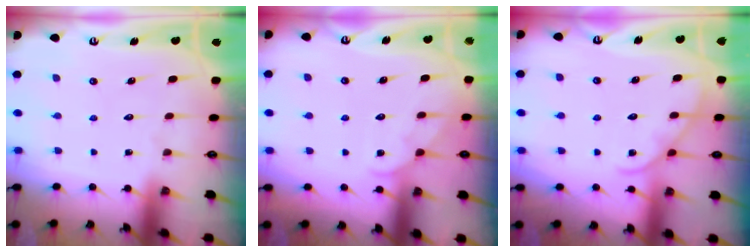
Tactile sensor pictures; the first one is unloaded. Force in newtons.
{"total": 3.5, "press": 3.5, "slide": 0.3}
{"total": 3.5, "press": 3.5, "slide": 0.3}